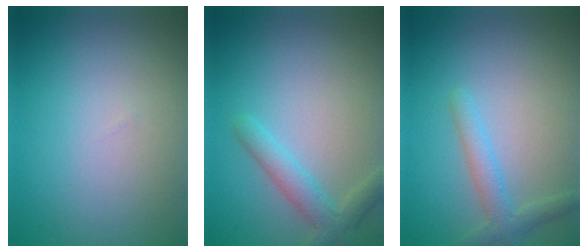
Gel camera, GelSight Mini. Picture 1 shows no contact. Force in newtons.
{"total": 3.0, "press": 3.0, "slide": 0.2}
{"total": 2.3, "press": 2.3, "slide": 0.1}